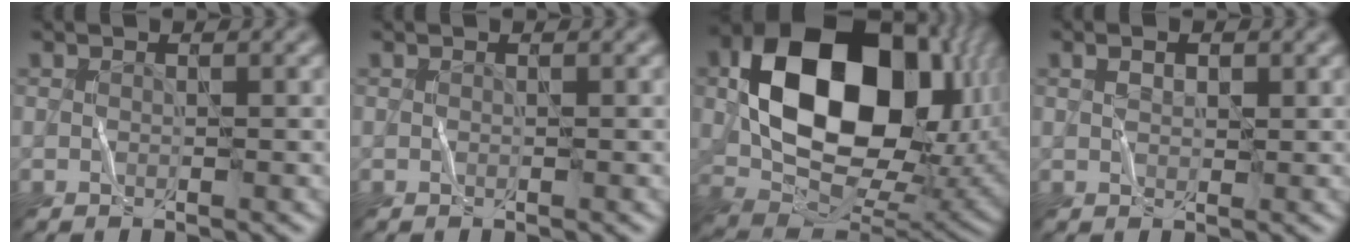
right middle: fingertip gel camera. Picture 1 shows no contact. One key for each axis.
{"total": 0.0}
{"total": 16.8, "fx": 2.7, "fy": 11.4, "fz": 12.1, "tx": -0.210, "ty": -0.003, "tz": 0.054}
{"total": 1.1, "fx": 0.5, "fy": 0.6, "fz": 0.7, "tx": -0.016, "ty": 0.004, "tz": 0.007}